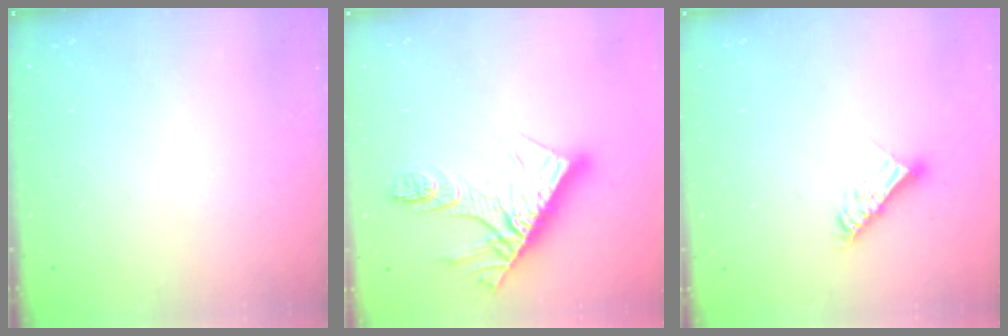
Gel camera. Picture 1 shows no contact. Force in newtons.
{"total": 16.4, "press": 16.3, "slide": 1.5}
{"total": 8.9, "press": 8.9, "slide": 0.7}